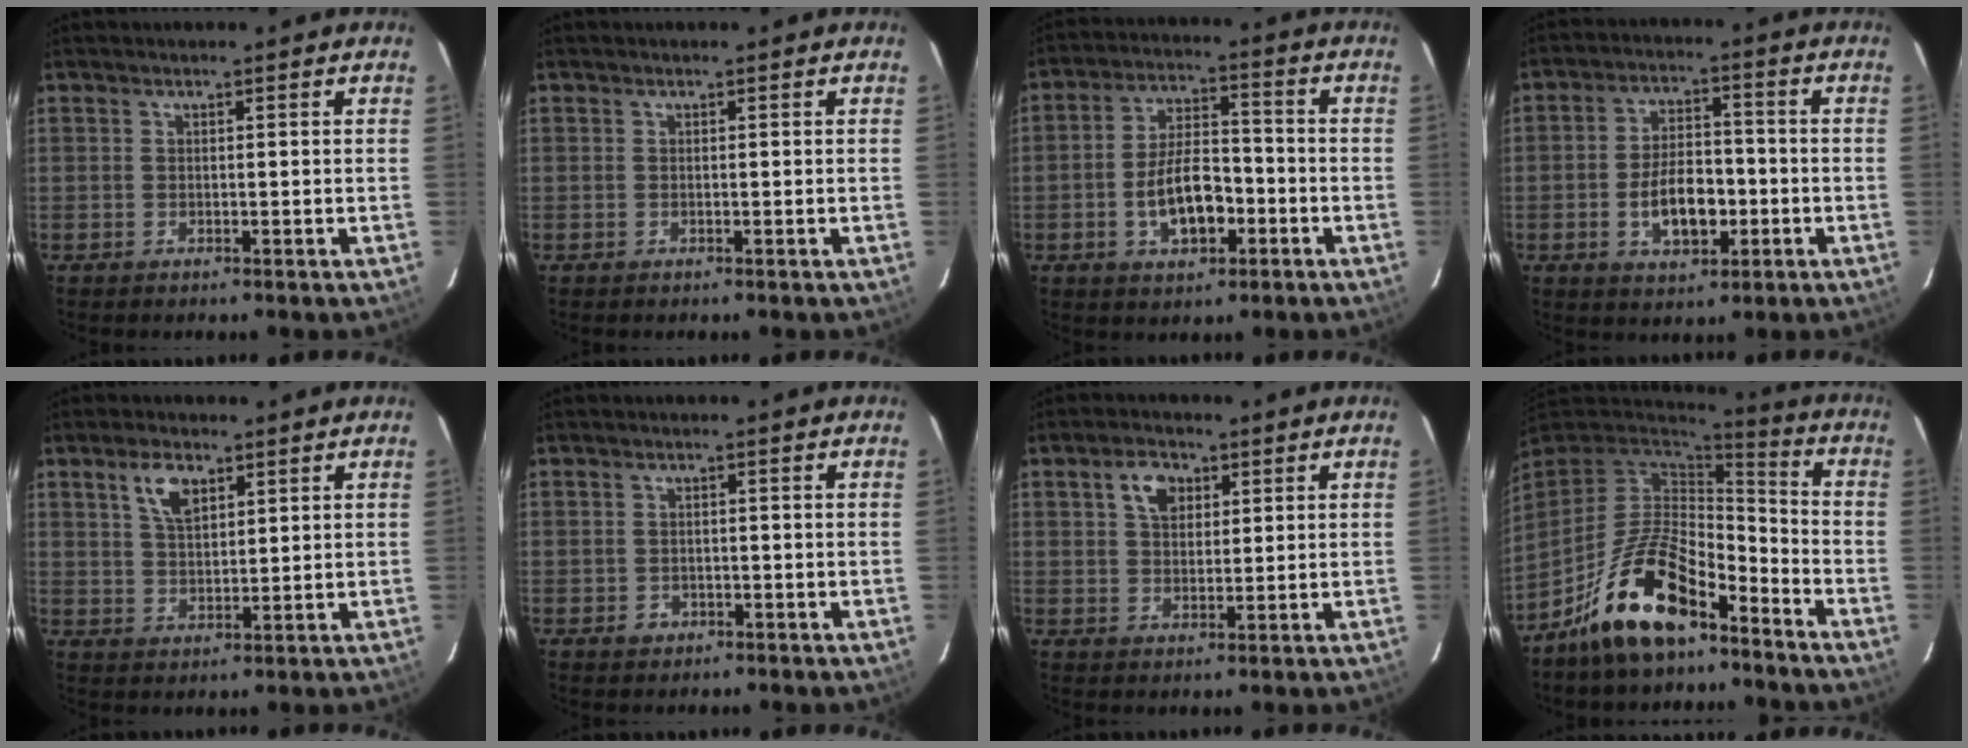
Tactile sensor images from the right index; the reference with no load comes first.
{"total": 0.0}
{"total": 9.9, "force": [-3.5, 4.9, 7.9], "torque": [-0.153, 0.014, -0.051]}
{"total": 9.5, "force": [-2.8, 5.1, 7.5], "torque": [-0.146, 0.011, -0.038]}
{"total": 5.9, "force": [3.1, 2.8, 4.1], "torque": [-0.074, 0.008, 0.061]}
{"total": 2.0, "force": [-0.9, 1.7, 0.4], "torque": [-0.007, 0.001, -0.012]}
{"total": 5.3, "force": [2.2, 3.5, 3.3], "torque": [-0.052, 0.015, 0.040]}
{"total": 16.8, "force": [-10.8, 6.9, 10.8], "torque": [-0.219, 0.005, -0.192]}